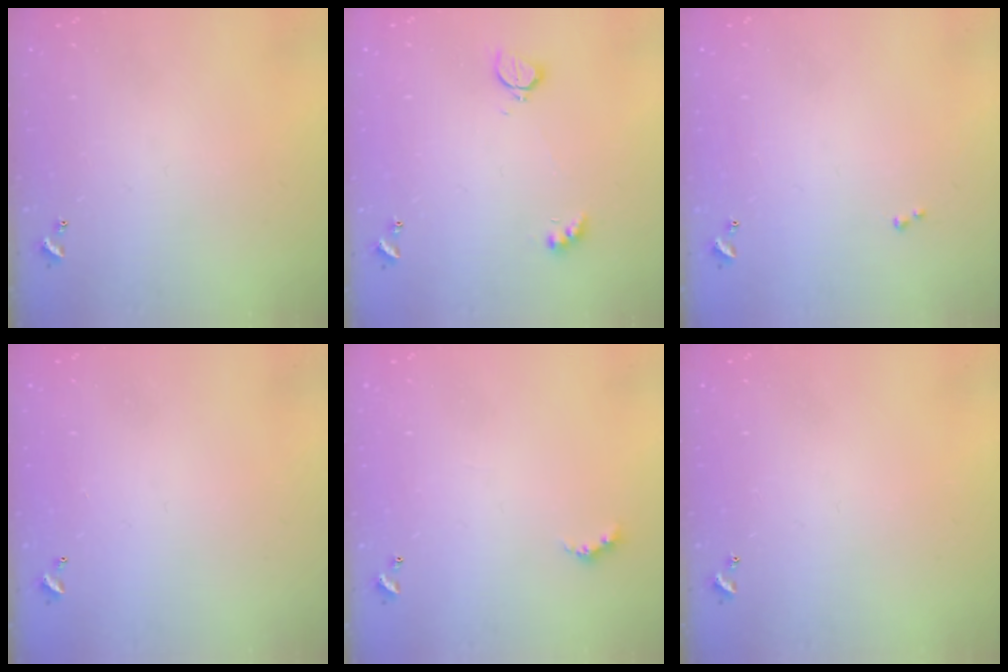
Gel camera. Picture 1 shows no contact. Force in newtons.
{"total": 2.8, "press": 2.7, "slide": 0.6}
{"total": 0.0}
{"total": 2.8, "press": 2.8, "slide": 0.1}
{"total": 3.4, "press": 3.3, "slide": 0.6}
{"total": 0.0}